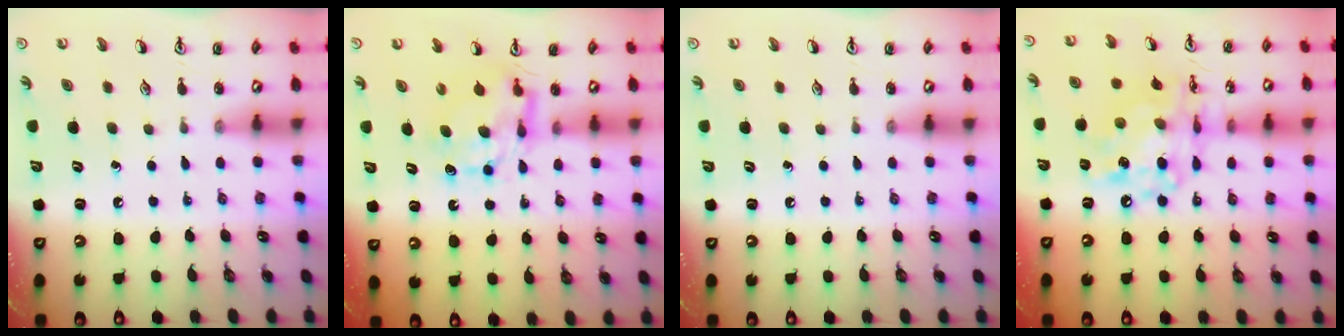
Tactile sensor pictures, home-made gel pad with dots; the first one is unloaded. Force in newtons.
{"total": 7.7, "press": 7.6, "slide": 0.7}
{"total": 0.0}
{"total": 13.8, "press": 13.7, "slide": 1.2}